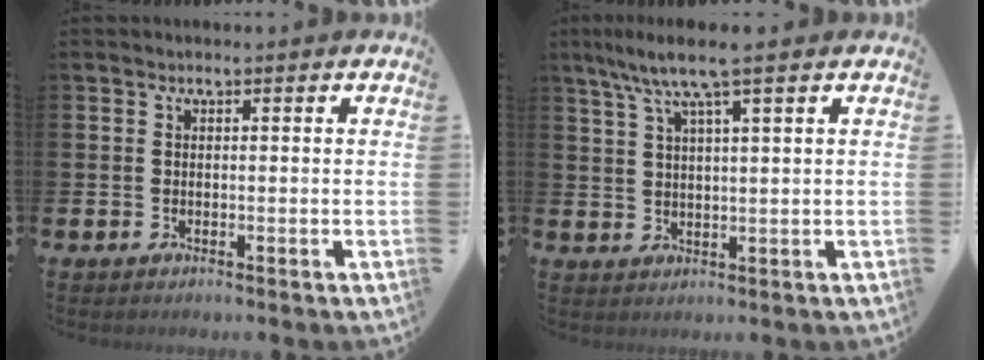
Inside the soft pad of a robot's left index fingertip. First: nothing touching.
{"total": 6.3, "force": [4.6, 0.6, 4.3], "torque": [-0.095, -0.006, 0.080]}